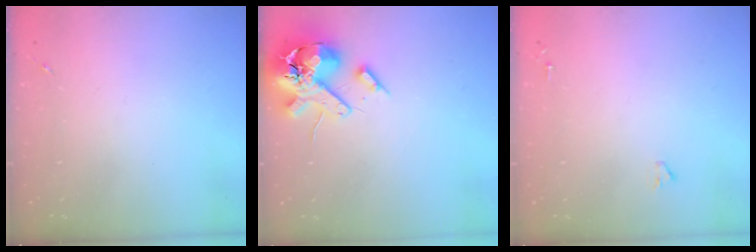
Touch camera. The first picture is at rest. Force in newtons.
{"total": 17.4, "press": 17.2, "slide": 2.9}
{"total": 0.9, "press": 0.9, "slide": 0.1}